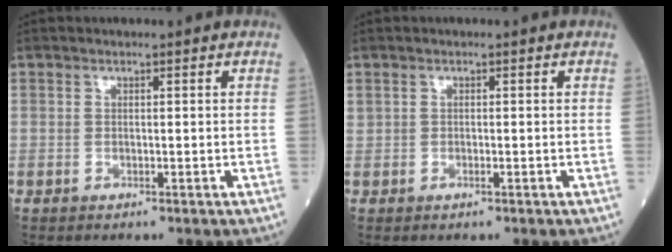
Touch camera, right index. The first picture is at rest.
{"total": 0.5, "force": [0.0, 0.3, 0.4], "torque": [-0.017, 0.001, 0.008]}